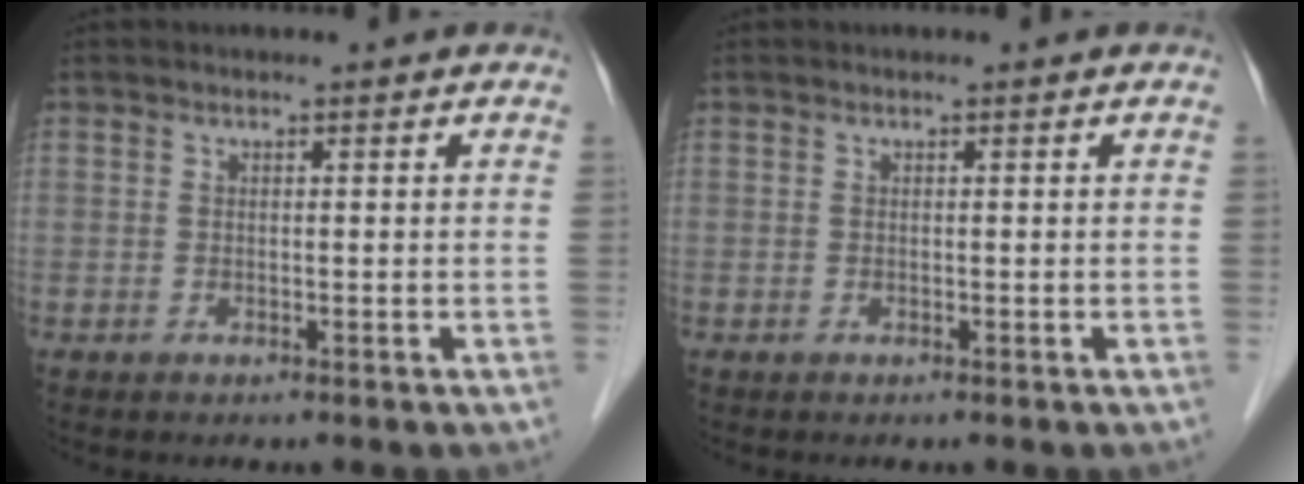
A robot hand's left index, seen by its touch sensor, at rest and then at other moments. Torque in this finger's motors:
{"motor_torque": [0.00, 0.00, -0.02, 0.00]}